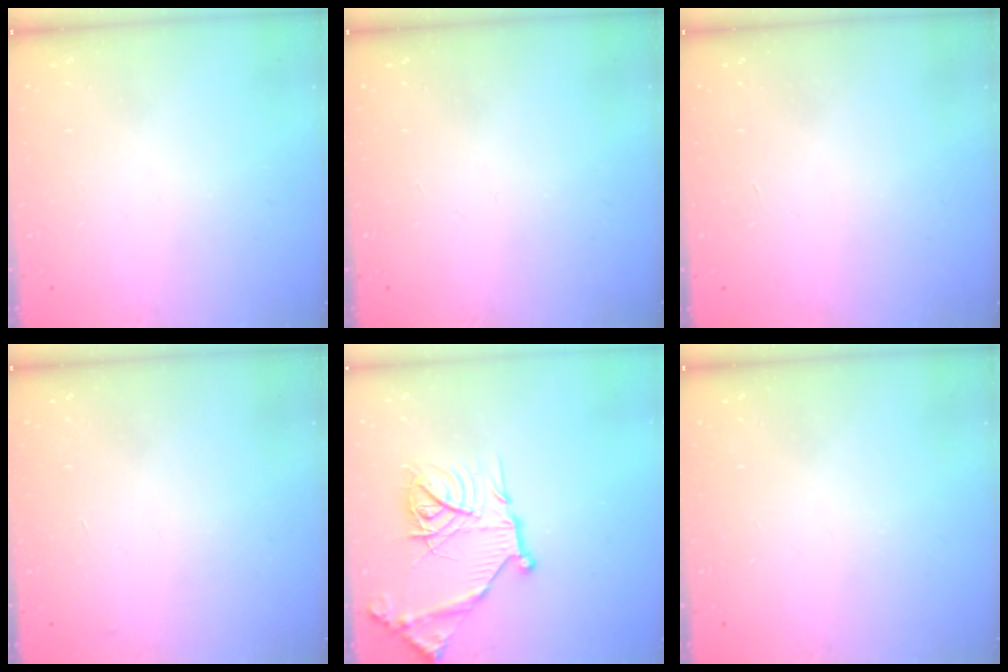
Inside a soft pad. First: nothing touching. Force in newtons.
{"total": 0.0}
{"total": 1.7, "press": 1.7, "slide": 0.1}
{"total": 2.9, "press": 2.9, "slide": 0.1}
{"total": 20.2, "press": 20.1, "slide": 1.9}
{"total": 0.0}